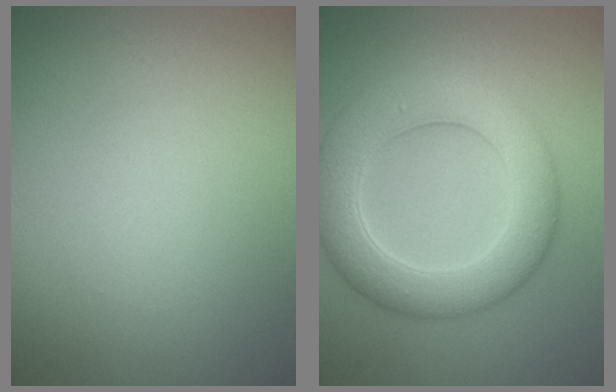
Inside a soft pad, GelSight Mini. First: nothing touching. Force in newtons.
{"total": 7.4, "press": 7.4, "slide": 0.3}